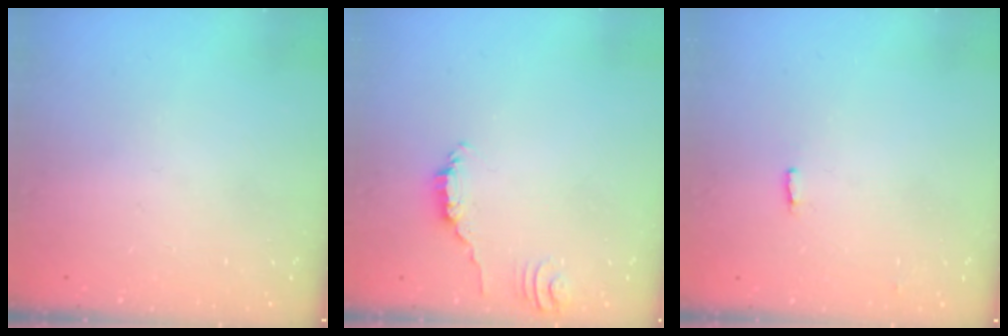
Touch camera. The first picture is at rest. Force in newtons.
{"total": 2.6, "press": 2.6, "slide": 0.4}
{"total": 2.7, "press": 2.6, "slide": 0.5}